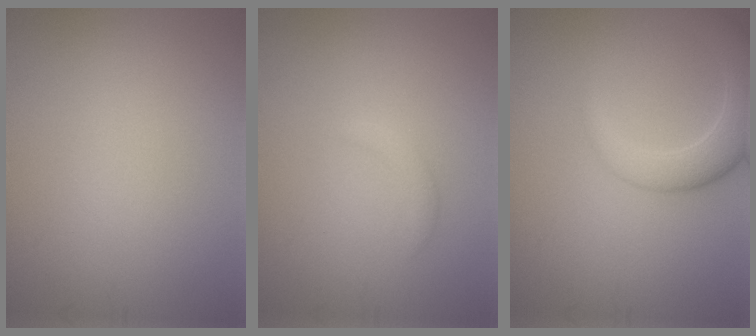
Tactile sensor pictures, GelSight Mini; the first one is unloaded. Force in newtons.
{"total": 1.0, "press": 1.0, "slide": 0.0}
{"total": 4.5, "press": 4.5, "slide": 0.5}